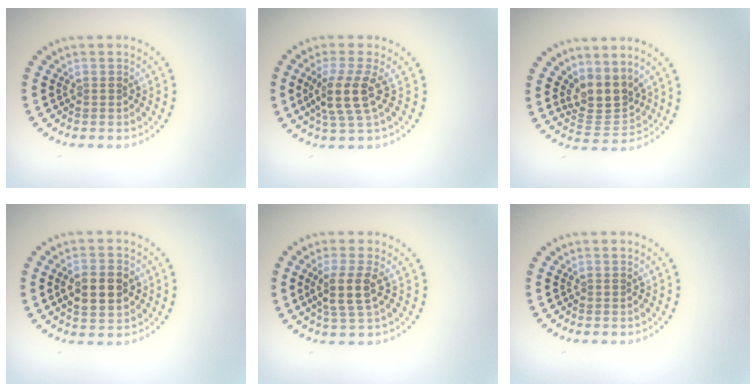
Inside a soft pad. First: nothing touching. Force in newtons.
{"total": 3.9, "press": 3.0, "slide": 2.4}
{"total": 3.5, "press": 2.6, "slide": 2.4}
{"total": 4.2, "press": 4.2, "slide": 0.4}
{"total": 3.1, "press": 2.6, "slide": 1.7}
{"total": 0.0}